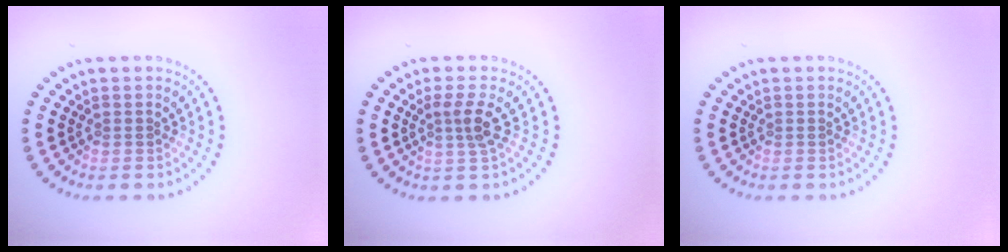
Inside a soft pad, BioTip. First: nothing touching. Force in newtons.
{"total": 2.4, "press": 1.8, "slide": 1.5}
{"total": 0.0}